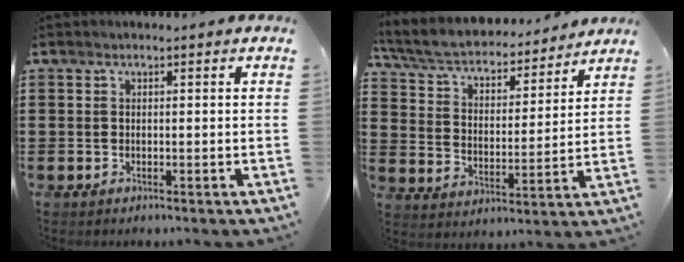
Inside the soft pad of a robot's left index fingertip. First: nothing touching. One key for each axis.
{"total": 5.3, "fx": 4.7, "fy": 1.3, "fz": 2.2, "tx": -0.064, "ty": -0.034, "tz": 0.075}